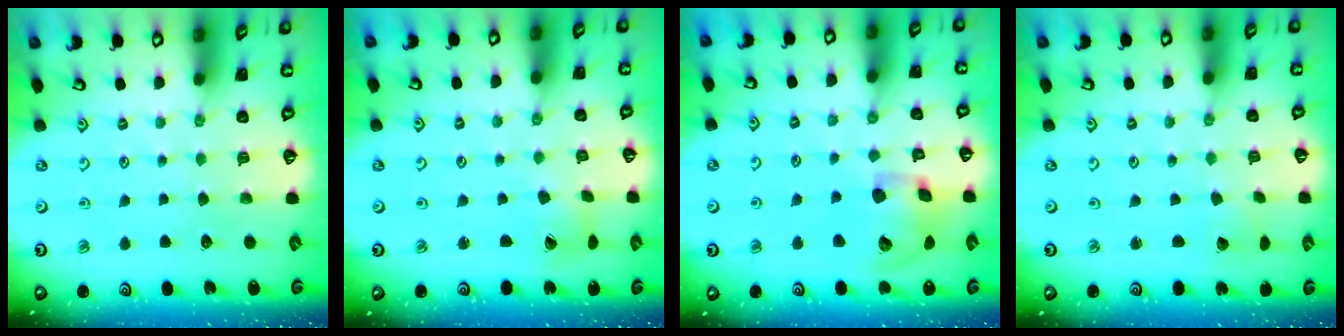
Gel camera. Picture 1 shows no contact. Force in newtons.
{"total": 4.0, "press": 4.0, "slide": 0.5}
{"total": 15.0, "press": 14.8, "slide": 2.3}
{"total": 1.9, "press": 1.9, "slide": 0.1}